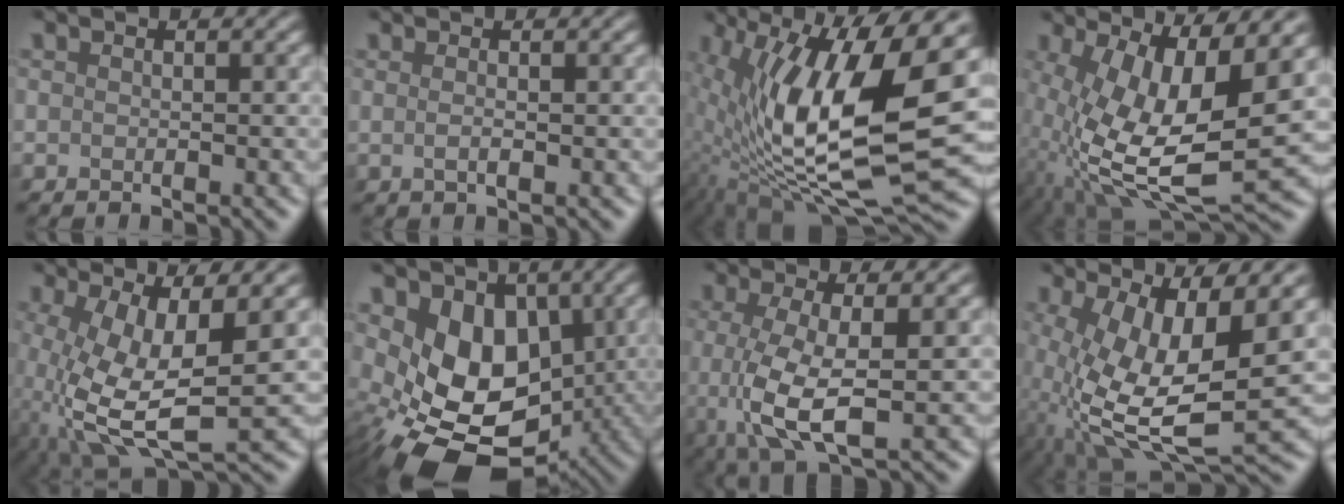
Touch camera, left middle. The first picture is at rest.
{"total": 0.9, "force": [0.1, 0.2, 0.8], "torque": [-0.013, 0.002, 0.000]}
{"total": 14.7, "force": [0.6, 5.6, 13.5], "torque": [-0.249, -0.014, 0.006]}
{"total": 12.2, "force": [-1.0, 4.7, 11.2], "torque": [-0.236, -0.022, -0.010]}
{"total": 9.5, "force": [-1.9, 3.7, 8.5], "torque": [-0.199, -0.015, -0.032]}
{"total": 10.6, "force": [-1.3, 7.6, 7.3], "torque": [-0.124, -0.017, -0.022]}
{"total": 6.3, "force": [-0.5, 2.0, 5.9], "torque": [-0.133, -0.009, -0.006]}
{"total": 11.0, "force": [-1.2, 4.2, 10.0], "torque": [-0.218, -0.022, -0.013]}